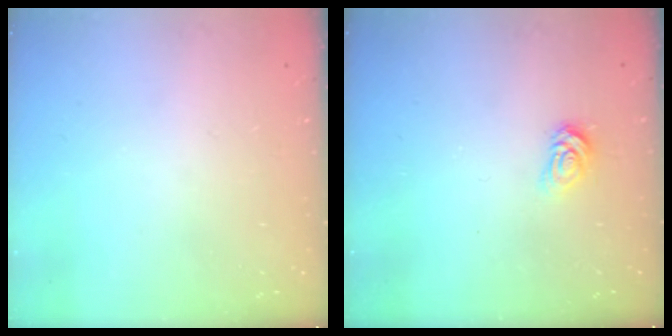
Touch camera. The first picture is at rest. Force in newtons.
{"total": 5.1, "press": 5.1, "slide": 0.7}